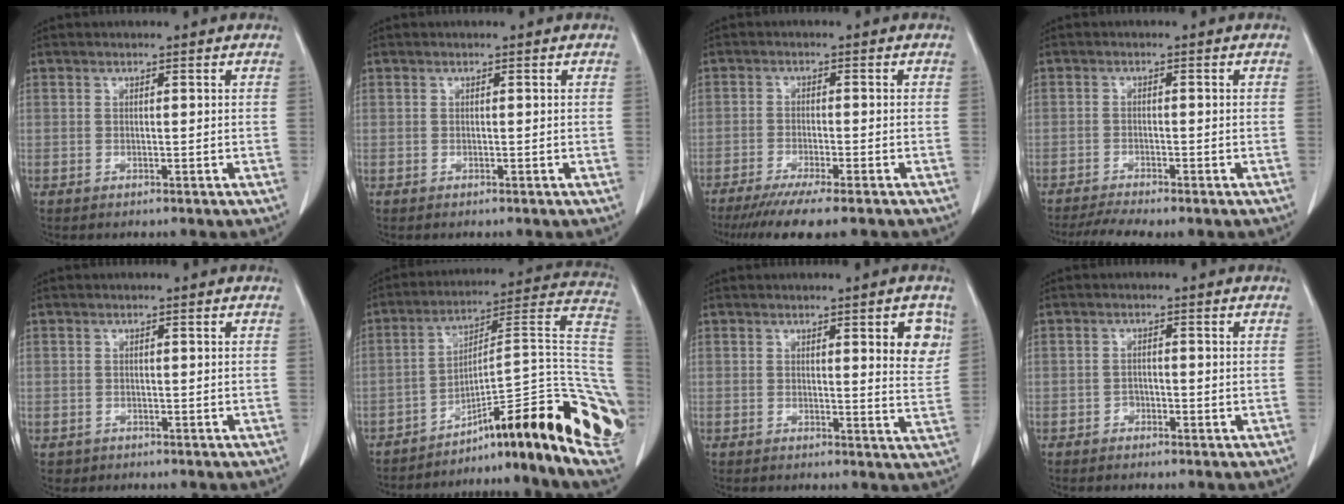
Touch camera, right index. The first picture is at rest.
{"total": 0.0}
{"total": 10.0, "force": [-8.1, 0.4, 6.0], "torque": [-0.076, -0.021, -0.125]}
{"total": 5.1, "force": [-4.5, 0.2, 2.5], "torque": [-0.039, -0.005, -0.072]}
{"total": 1.2, "force": [-0.4, 1.1, 0.1], "torque": [-0.003, 0.003, -0.002]}
{"total": 27.9, "force": [-13.0, 4.0, 24.4], "torque": [-0.224, 0.031, -0.184]}
{"total": 5.5, "force": [2.4, 1.1, 4.8], "torque": [-0.044, -0.011, 0.023]}
{"total": 1.2, "force": [-0.7, 0.9, 0.3], "torque": [0.000, 0.005, -0.012]}